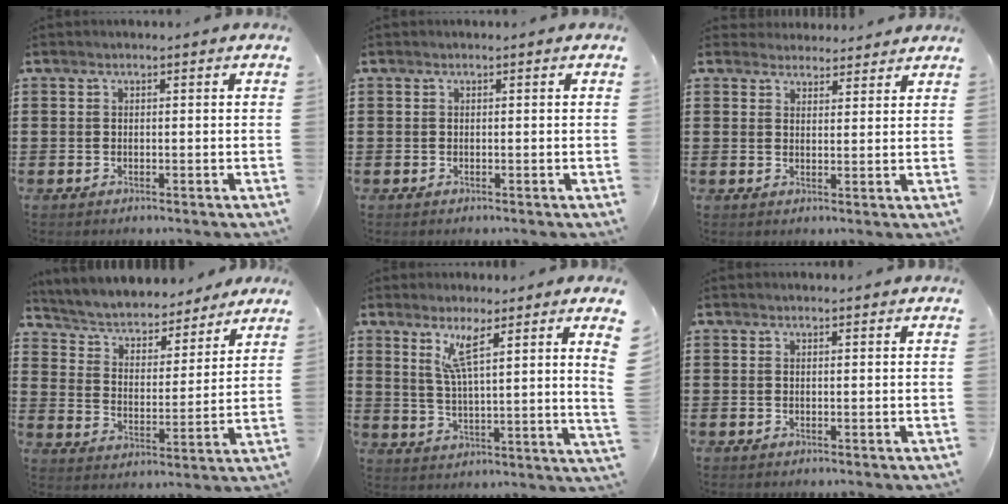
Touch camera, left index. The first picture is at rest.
{"total": 0.0}
{"total": 2.9, "force": [2.8, 0.7, -0.2], "torque": [-0.005, -0.004, 0.055]}
{"total": 4.2, "force": [4.0, 1.1, 0.9], "torque": [-0.041, -0.029, 0.061]}
{"total": 7.3, "force": [5.0, 0.0, 5.3], "torque": [-0.105, -0.018, 0.082]}
{"total": 0.6, "force": [0.6, 0.0, 0.2], "torque": [-0.005, -0.001, 0.011]}